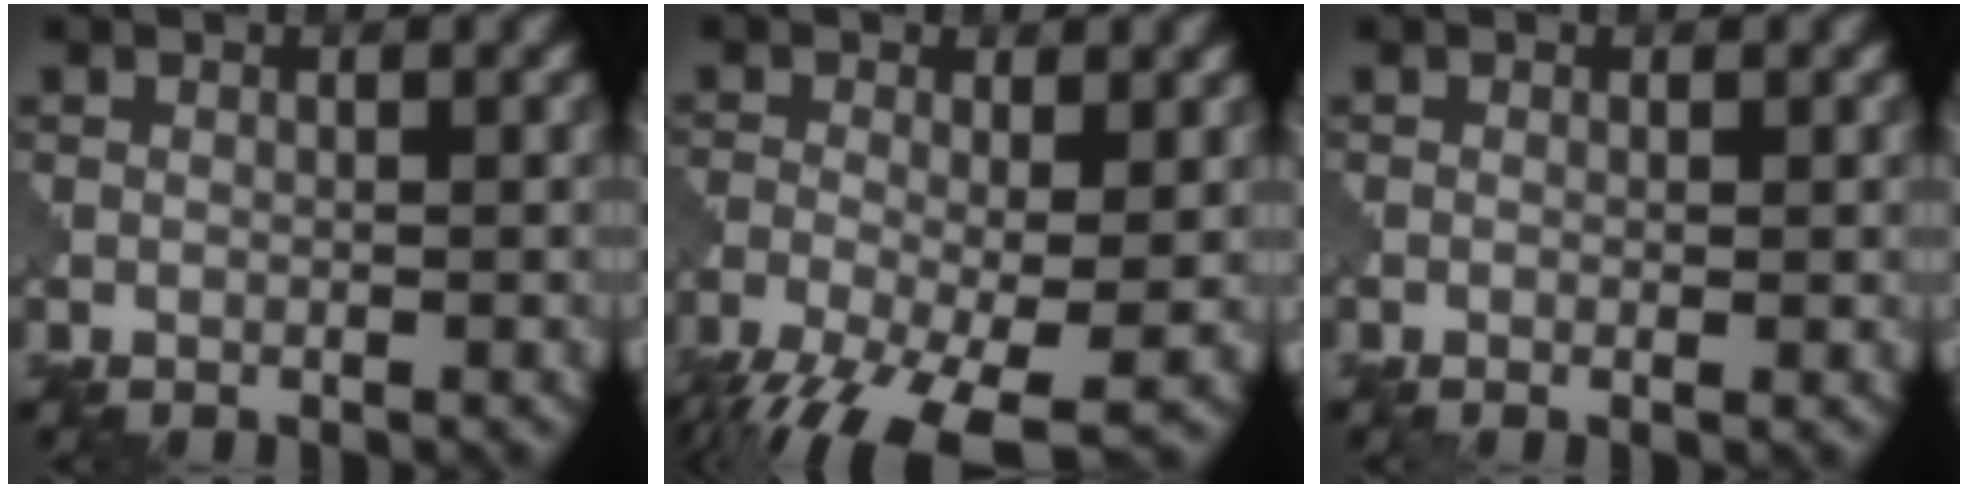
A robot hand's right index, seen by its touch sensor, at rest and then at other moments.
{"total": 9.6, "force": [-5.2, 3.4, 7.4], "torque": [-0.150, -0.033, -0.092]}
{"total": 0.6, "force": [-0.1, 0.1, 0.6], "torque": [-0.010, -0.003, -0.002]}